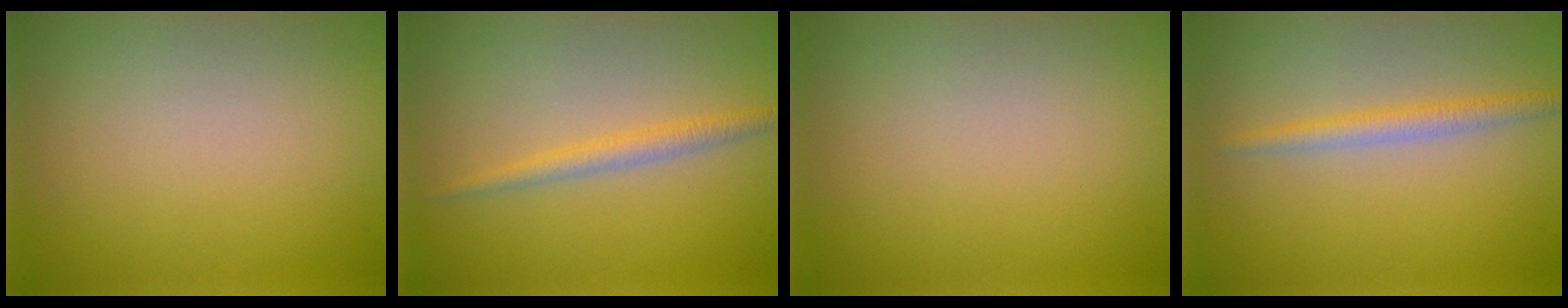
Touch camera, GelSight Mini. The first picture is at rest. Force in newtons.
{"total": 1.9, "press": 1.9, "slide": 0.1}
{"total": 0.0}
{"total": 2.2, "press": 2.2, "slide": 0.0}